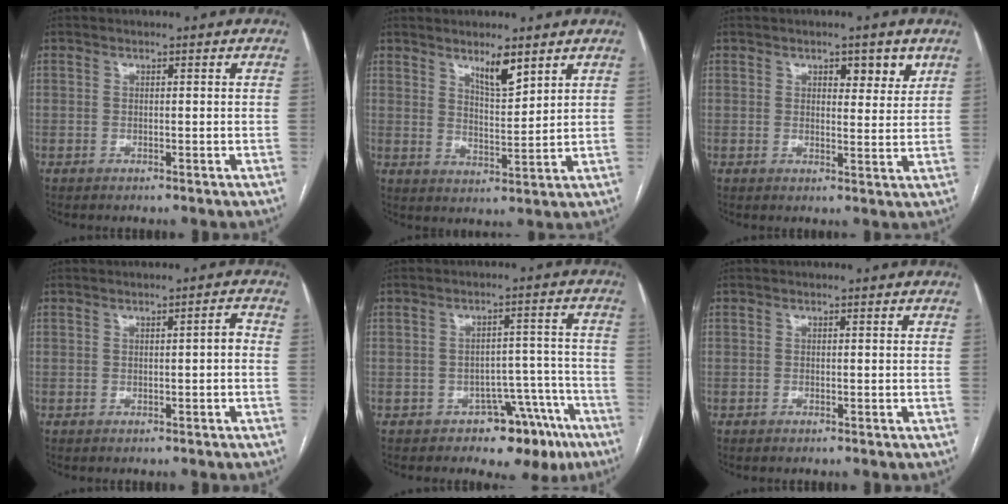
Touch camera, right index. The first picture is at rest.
{"total": 5.2, "force": [3.7, 1.0, 3.5], "torque": [-0.063, -0.009, 0.067]}
{"total": 4.2, "force": [2.4, 1.8, 2.9], "torque": [-0.033, -0.004, 0.031]}
{"total": 1.4, "force": [-0.1, 0.3, 1.4], "torque": [-0.016, 0.004, -0.002]}
{"total": 9.1, "force": [-6.3, 5.5, 3.7], "torque": [-0.007, 0.050, -0.082]}
{"total": 0.0}